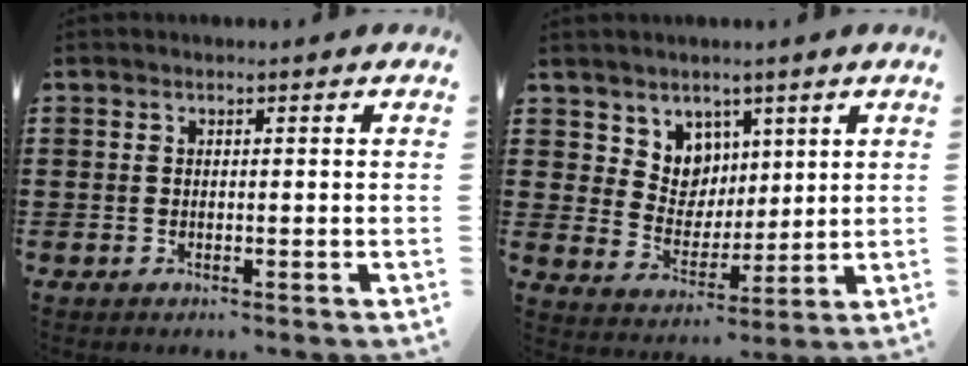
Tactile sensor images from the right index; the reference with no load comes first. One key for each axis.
{"total": 6.1, "fx": 3.9, "fy": 4.8, "fz": 0.2, "tx": -0.039, "ty": -0.008, "tz": 0.074}